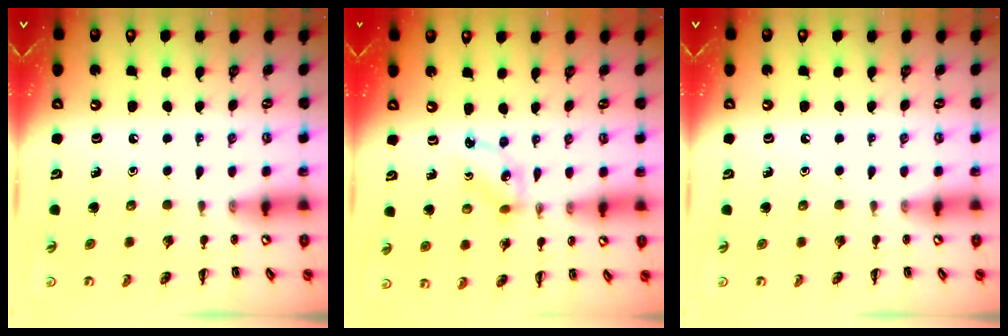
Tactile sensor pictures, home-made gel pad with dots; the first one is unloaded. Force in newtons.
{"total": 2.5, "press": 2.5, "slide": 0.6}
{"total": 0.0}